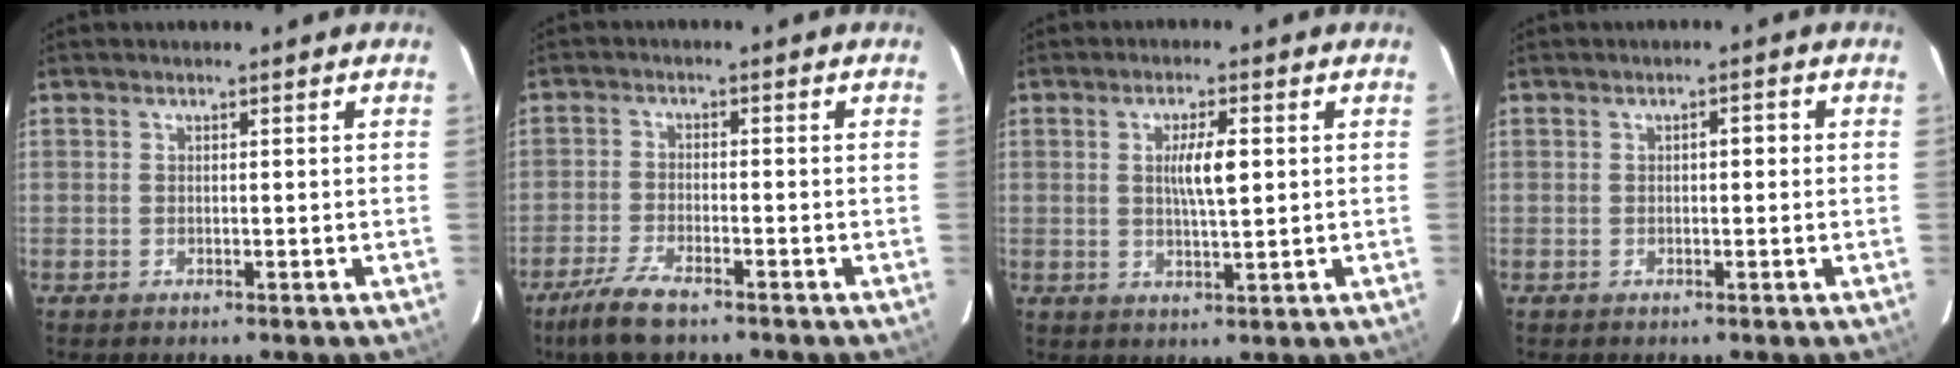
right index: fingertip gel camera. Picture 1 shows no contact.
{"total": 6.0, "force": [-4.5, 1.1, 3.9], "torque": [-0.086, -0.013, -0.083]}
{"total": 5.0, "force": [0.8, 0.6, 4.9], "torque": [-0.087, 0.001, 0.015]}
{"total": 1.5, "force": [0.1, 0.6, 1.4], "torque": [-0.018, 0.009, 0.001]}